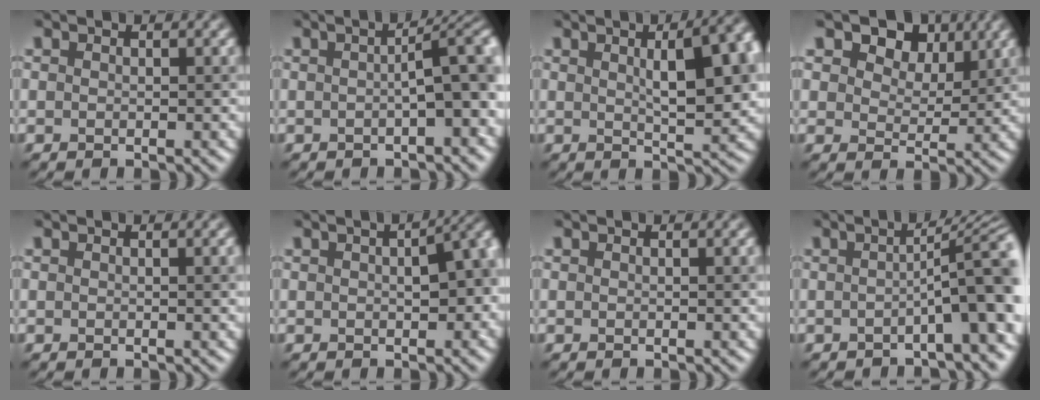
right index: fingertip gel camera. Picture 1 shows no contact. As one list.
[{"total": 5.3, "force": [0.0, 1.2, 5.2], "torque": [-0.053, 0.021, 0.008]}, {"total": 9.7, "force": [2.4, 3.2, 8.8], "torque": [-0.071, 0.031, 0.028]}, {"total": 5.5, "force": [3.4, 3.3, 2.7], "torque": [-0.044, -0.002, 0.051]}, {"total": 1.7, "force": [0.2, 0.5, 1.6], "torque": [-0.009, 0.008, 0.004]}, {"total": 5.5, "force": [0.6, 2.5, 4.9], "torque": [-0.027, 0.022, 0.012]}, {"total": 1.0, "force": [0.1, 0.3, 1.0], "torque": [-0.006, 0.006, 0.002]}, {"total": 7.3, "force": [-1.2, 1.3, 7.1], "torque": [-0.078, 0.023, -0.024]}]